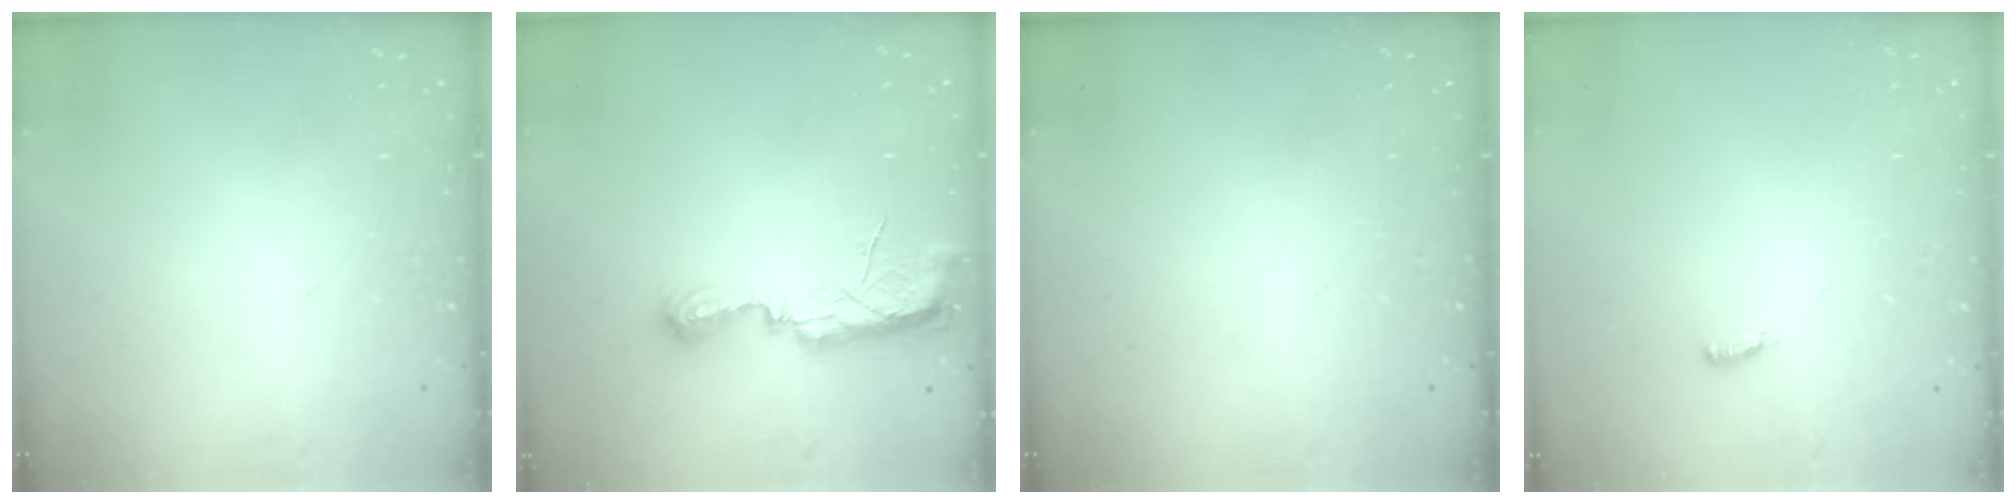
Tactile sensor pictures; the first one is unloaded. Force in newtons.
{"total": 7.5, "press": 7.5, "slide": 0.5}
{"total": 0.0}
{"total": 7.1, "press": 3.0, "slide": 6.4}